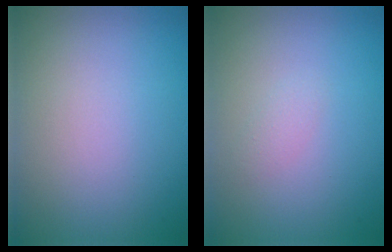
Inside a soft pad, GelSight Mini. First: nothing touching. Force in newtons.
{"total": 0.8, "press": 0.8, "slide": 0.0}